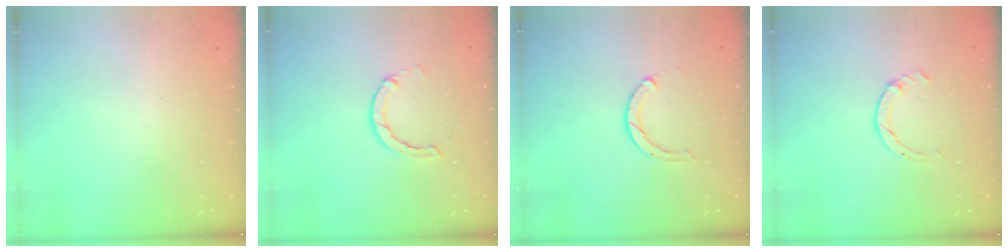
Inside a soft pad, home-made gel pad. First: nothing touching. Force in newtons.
{"total": 3.3, "press": 3.2, "slide": 0.4}
{"total": 2.3, "press": 2.3, "slide": 0.4}
{"total": 1.4, "press": 1.4, "slide": 0.2}